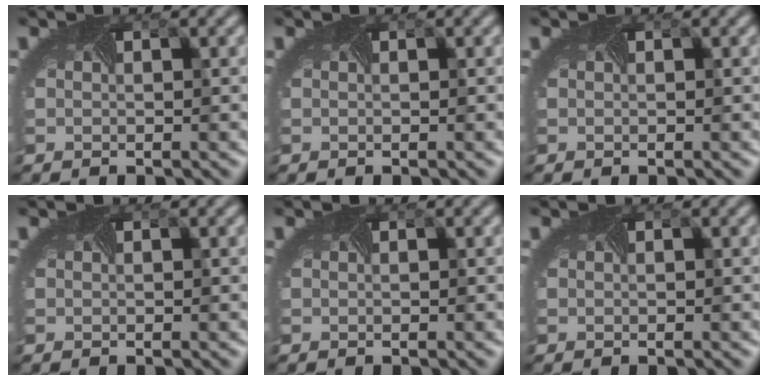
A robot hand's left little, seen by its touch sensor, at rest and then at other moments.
{"total": 0.0}
{"total": 0.0}
{"total": 0.0}
{"total": 0.0}
{"total": 0.0}